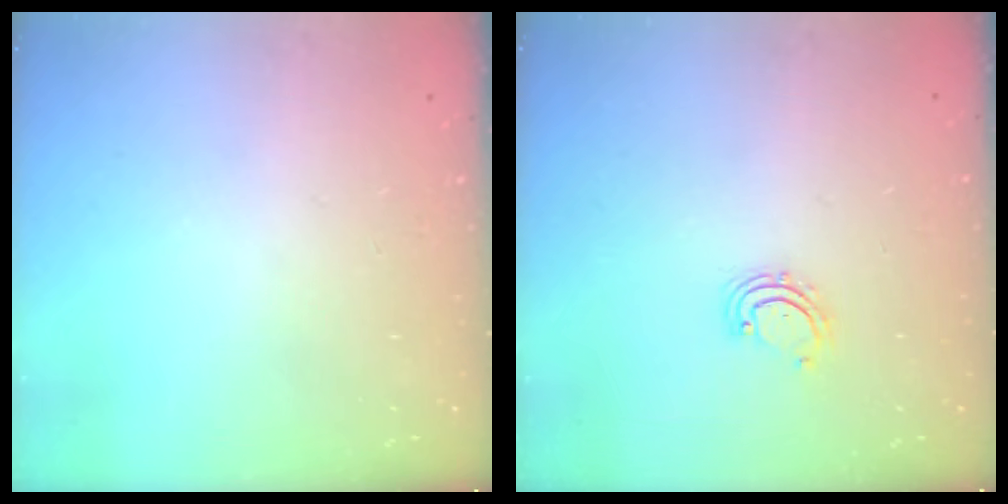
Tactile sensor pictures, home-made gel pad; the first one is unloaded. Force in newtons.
{"total": 2.9, "press": 2.9, "slide": 0.4}